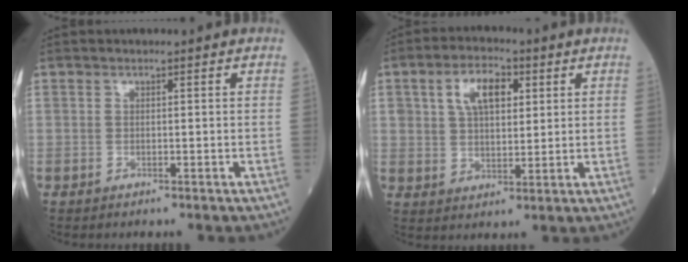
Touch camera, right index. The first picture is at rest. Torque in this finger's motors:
{"motor_torque": [0.19, 0.13, 0.16, 0.06]}